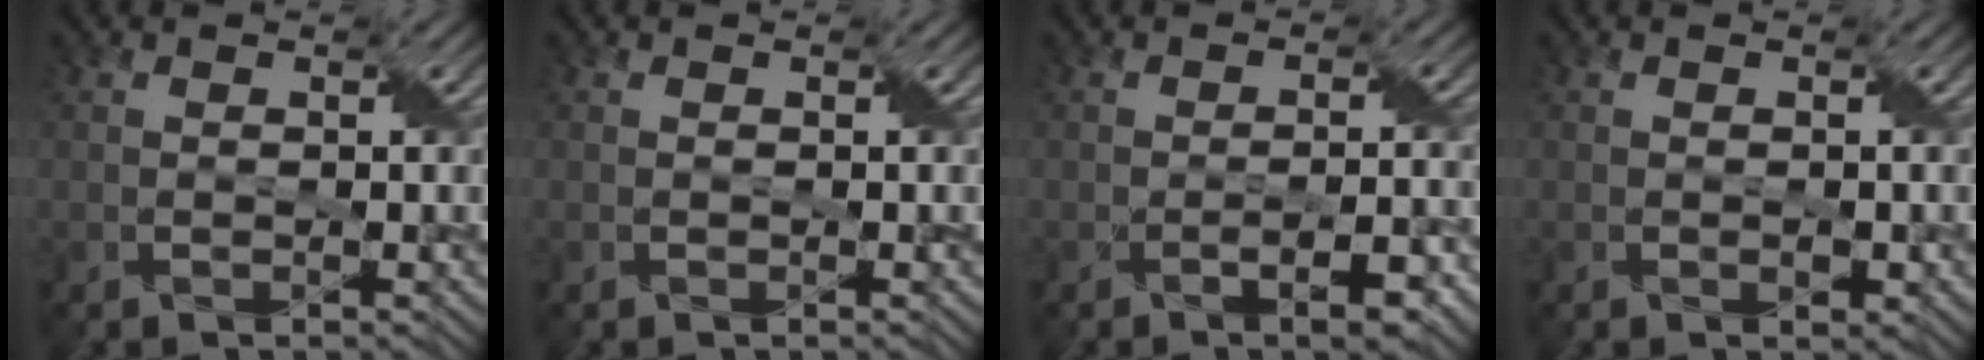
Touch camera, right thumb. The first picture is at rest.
{"total": 0.0}
{"total": 3.0, "force": [-1.5, 0.7, 2.5], "torque": [-0.043, 0.001, -0.021]}
{"total": 0.8, "force": [-0.2, 0.5, 0.6], "torque": [-0.009, -0.002, -0.001]}